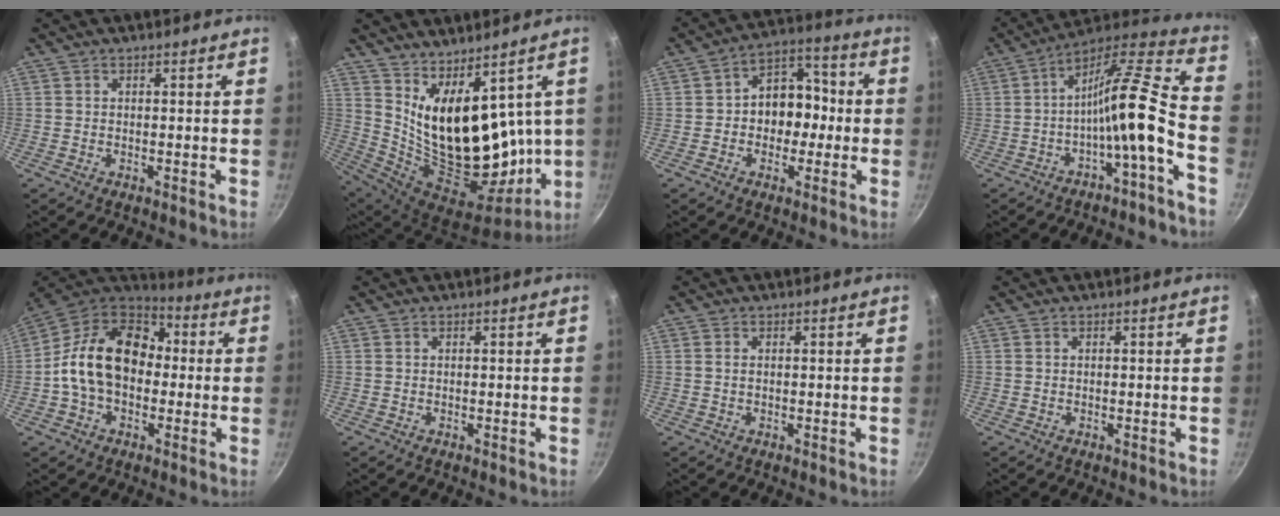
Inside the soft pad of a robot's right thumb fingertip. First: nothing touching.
{"total": 21.6, "force": [7.0, 11.3, 17.0], "torque": [-0.243, -0.096, 0.152]}
{"total": 10.5, "force": [-1.0, 8.2, 6.4], "torque": [-0.028, 0.040, -0.028]}
{"total": 15.1, "force": [-5.4, 2.2, 14.0], "torque": [-0.215, 0.057, -0.089]}
{"total": 18.6, "force": [-0.2, 13.5, 12.8], "torque": [-0.193, 0.045, -0.021]}
{"total": 0.0}
{"total": 0.9, "force": [0.1, 0.5, 0.7], "torque": [-0.014, 0.001, 0.000]}
{"total": 0.0}